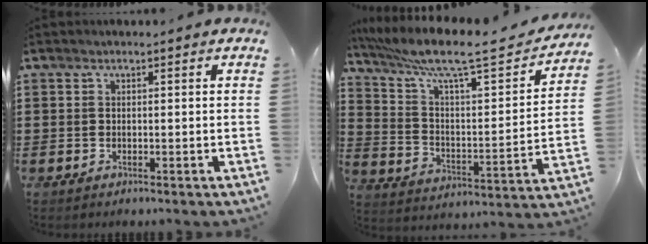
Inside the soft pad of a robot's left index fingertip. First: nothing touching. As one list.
[{"total": 10.2, "force": [7.9, 1.2, 6.4], "torque": [-0.146, -0.051, 0.126]}]